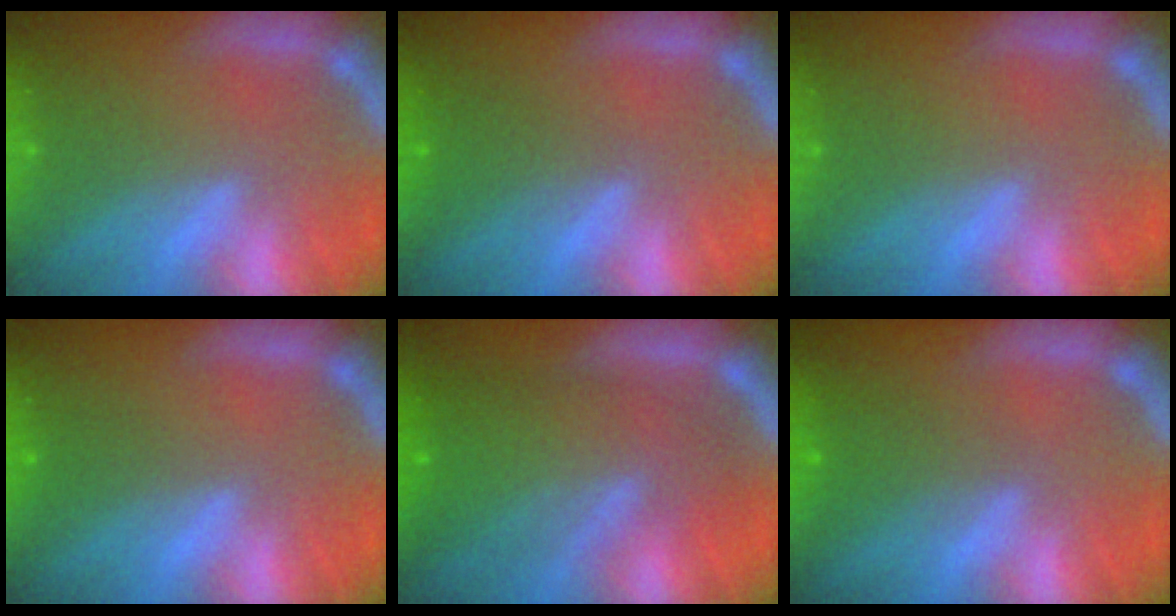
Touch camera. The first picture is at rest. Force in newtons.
{"total": 2.0}
{"total": 0.0}
{"total": 1.0}
{"total": 8.6}
{"total": 2.5}